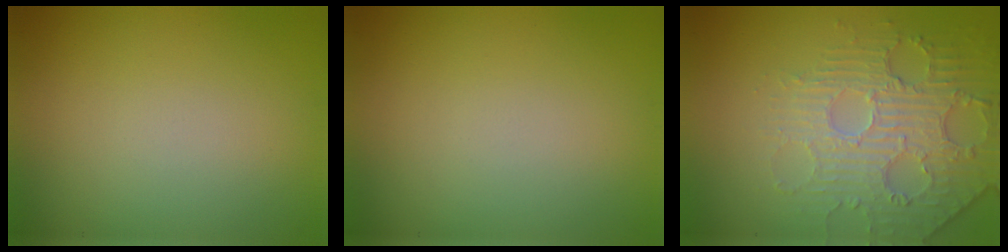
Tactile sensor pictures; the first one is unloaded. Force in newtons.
{"total": 0.0}
{"total": 4.8, "press": 3.8, "slide": 2.9}